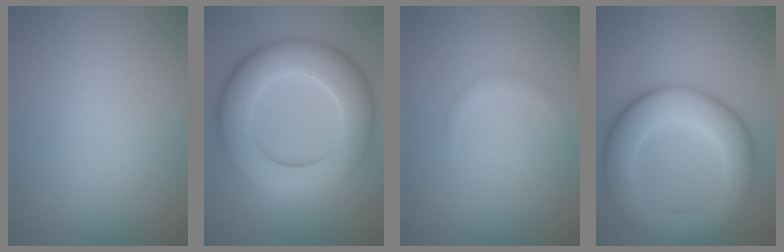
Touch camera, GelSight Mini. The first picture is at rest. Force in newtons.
{"total": 10.5, "press": 10.5, "slide": 0.3}
{"total": 0.6, "press": 0.6, "slide": 0.0}
{"total": 8.3, "press": 8.3, "slide": 0.1}